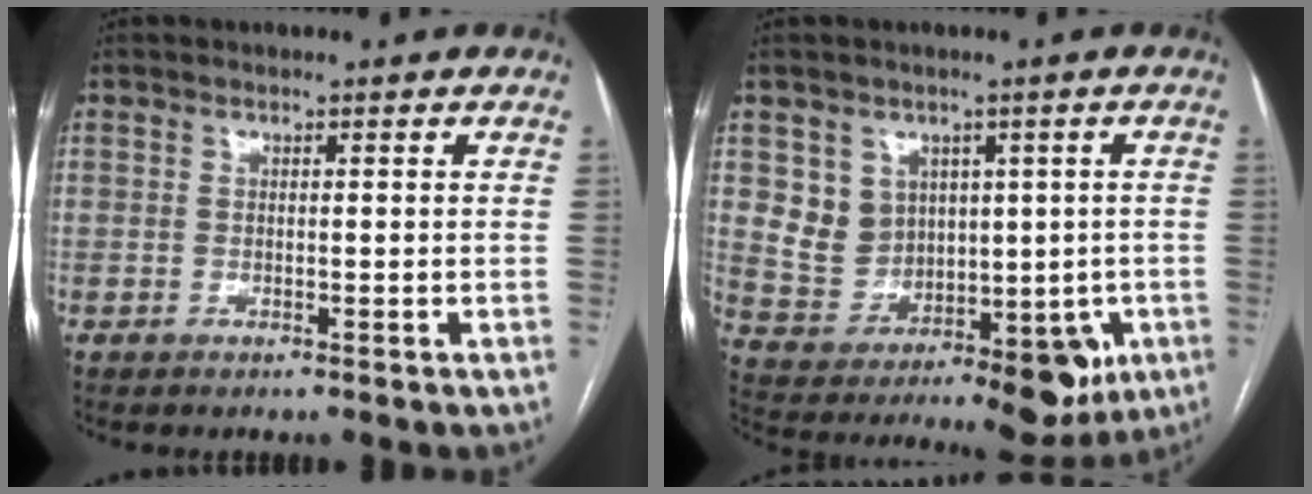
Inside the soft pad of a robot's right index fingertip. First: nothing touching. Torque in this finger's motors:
{"motor_torque": [0.96, -0.09, 0.37, 0.09]}